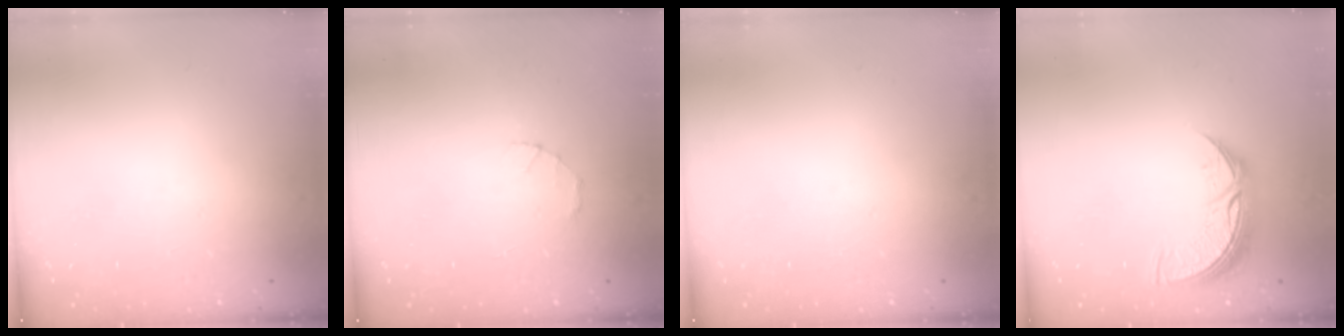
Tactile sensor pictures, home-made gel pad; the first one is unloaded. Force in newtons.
{"total": 1.4, "press": 1.3, "slide": 0.3}
{"total": 0.0}
{"total": 9.5, "press": 9.5, "slide": 0.8}